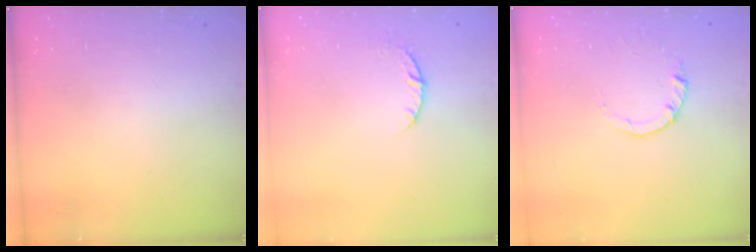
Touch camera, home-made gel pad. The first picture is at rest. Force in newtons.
{"total": 3.7, "press": 3.7, "slide": 0.6}
{"total": 1.0, "press": 0.9, "slide": 0.3}